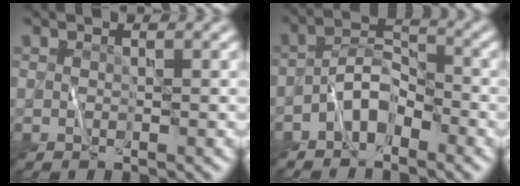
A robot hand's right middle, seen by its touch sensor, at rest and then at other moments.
{"total": 3.5, "force": [-2.2, 1.8, 1.9], "torque": [-0.026, 0.012, -0.051]}